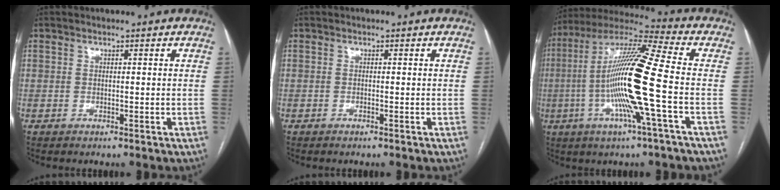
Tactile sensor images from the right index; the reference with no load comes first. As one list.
[{"total": 0.0}, {"total": 17.7, "force": [-3.0, -0.7, 17.4], "torque": [-0.336, -0.004, -0.072]}]